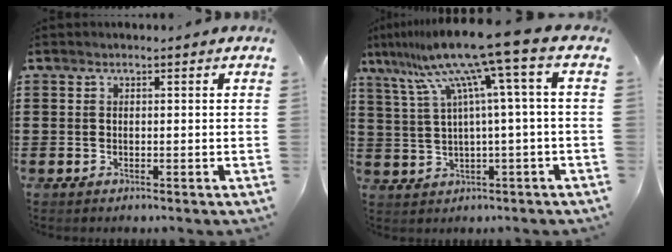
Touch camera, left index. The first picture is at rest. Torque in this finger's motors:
{"motor_torque": [2.14, 0.00, 1.05, 0.21]}